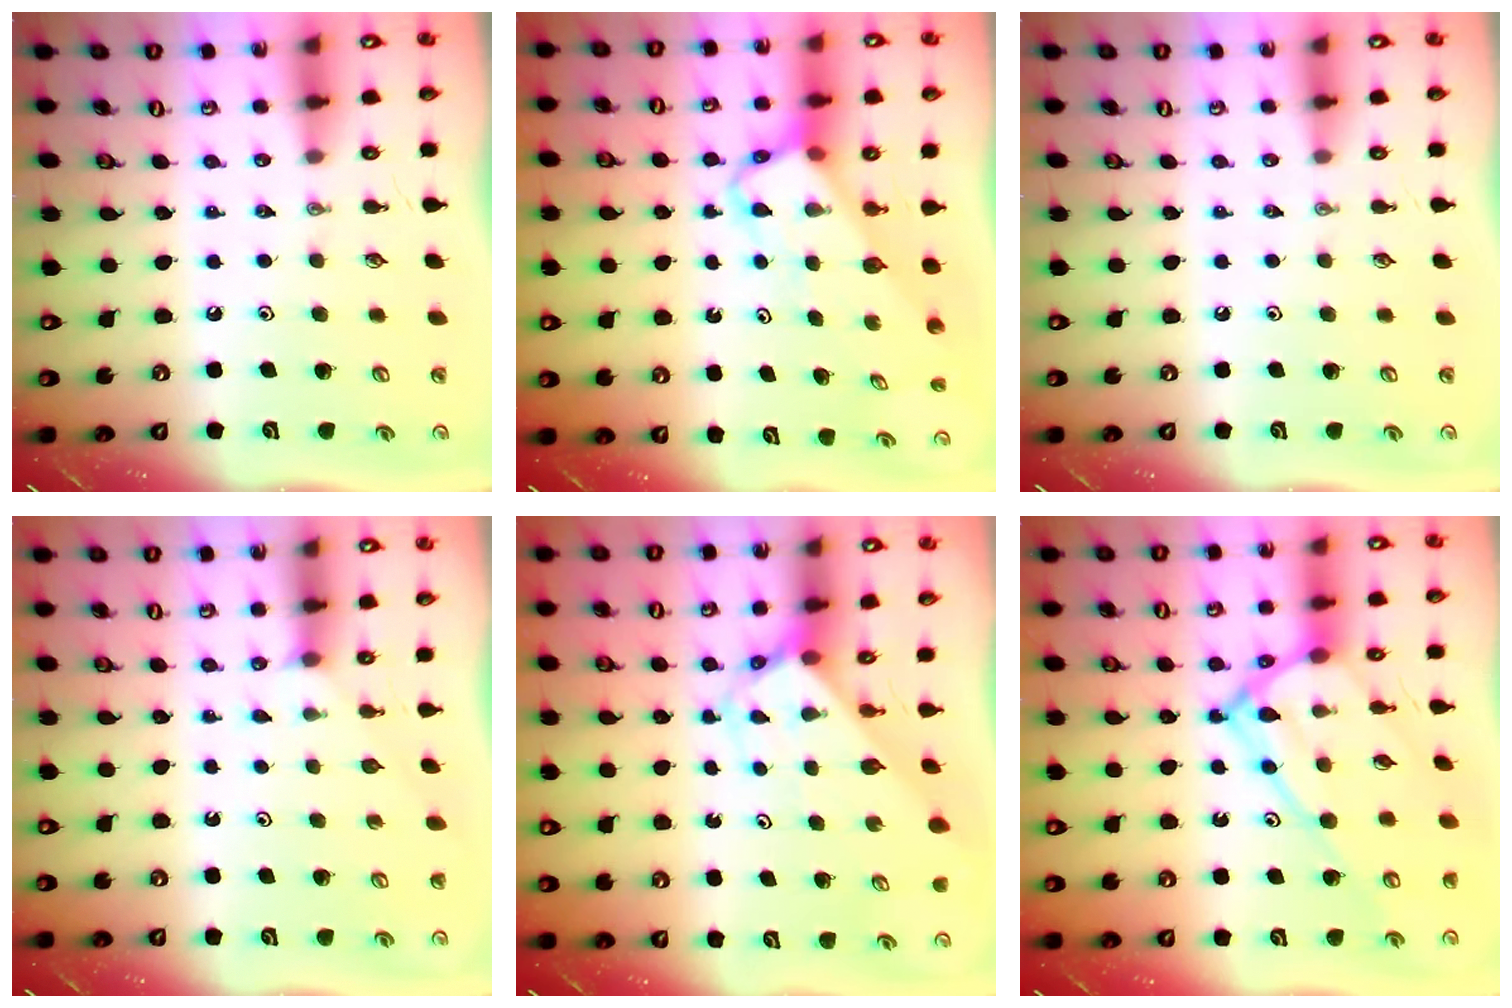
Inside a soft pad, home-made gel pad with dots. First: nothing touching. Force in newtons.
{"total": 3.9, "press": 3.9, "slide": 0.2}
{"total": 0.0}
{"total": 4.1, "press": 4.1, "slide": 0.2}
{"total": 2.9, "press": 2.9, "slide": 0.1}
{"total": 17.3, "press": 17.2, "slide": 1.7}